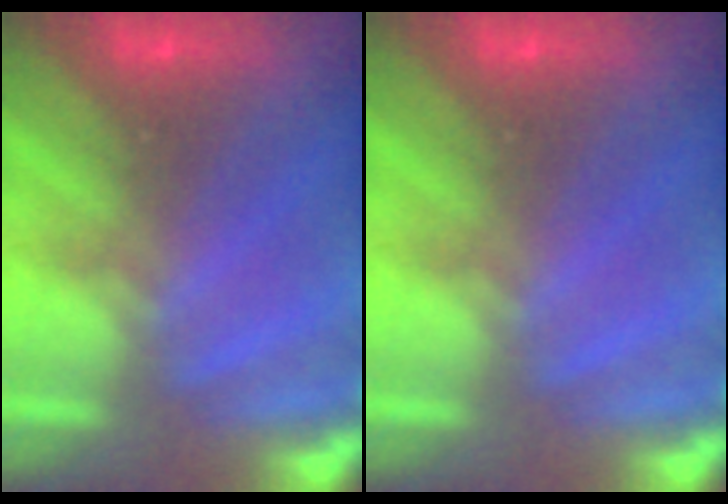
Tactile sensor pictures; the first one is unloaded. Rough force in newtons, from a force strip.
{"total": 0.0}